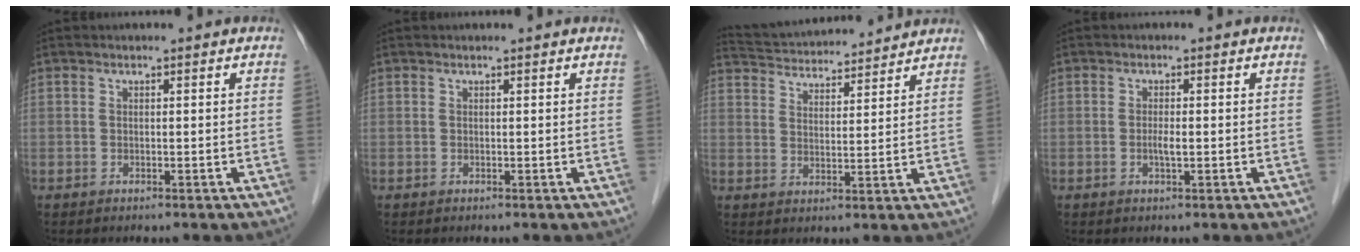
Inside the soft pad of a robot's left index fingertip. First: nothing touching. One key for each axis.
{"total": 0.7, "fx": 0.7, "fy": 0.1, "fz": 0.2, "tx": -0.005, "ty": 0.003, "tz": 0.006}
{"total": 14.1, "fx": 13.4, "fy": 1.7, "fz": 3.9, "tx": -0.076, "ty": 0.032, "tz": 0.207}
{"total": 1.6, "fx": -0.3, "fy": 0.3, "fz": 1.5, "tx": -0.032, "ty": 0.000, "tz": -0.005}